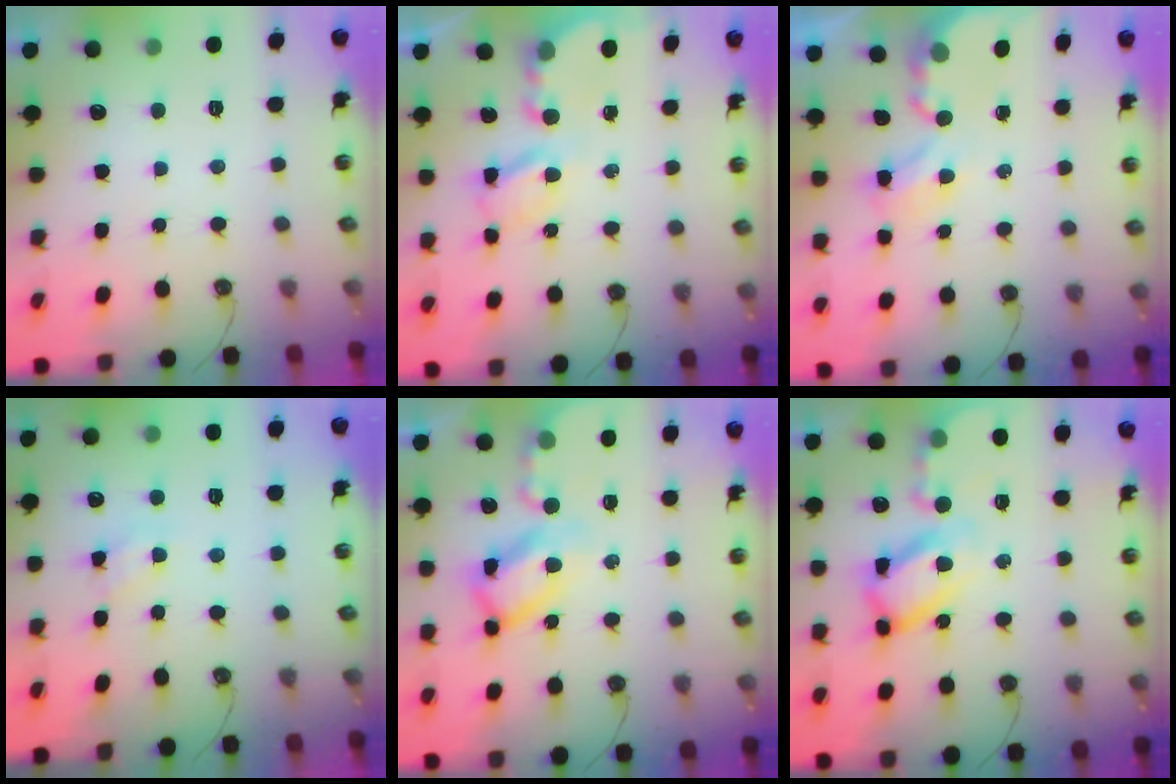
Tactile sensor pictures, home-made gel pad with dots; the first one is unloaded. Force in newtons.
{"total": 5.0, "press": 5.0, "slide": 0.5}
{"total": 4.0, "press": 4.0, "slide": 0.3}
{"total": 3.2, "press": 3.2, "slide": 0.5}
{"total": 12.4, "press": 12.3, "slide": 1.2}
{"total": 13.9, "press": 13.8, "slide": 1.3}